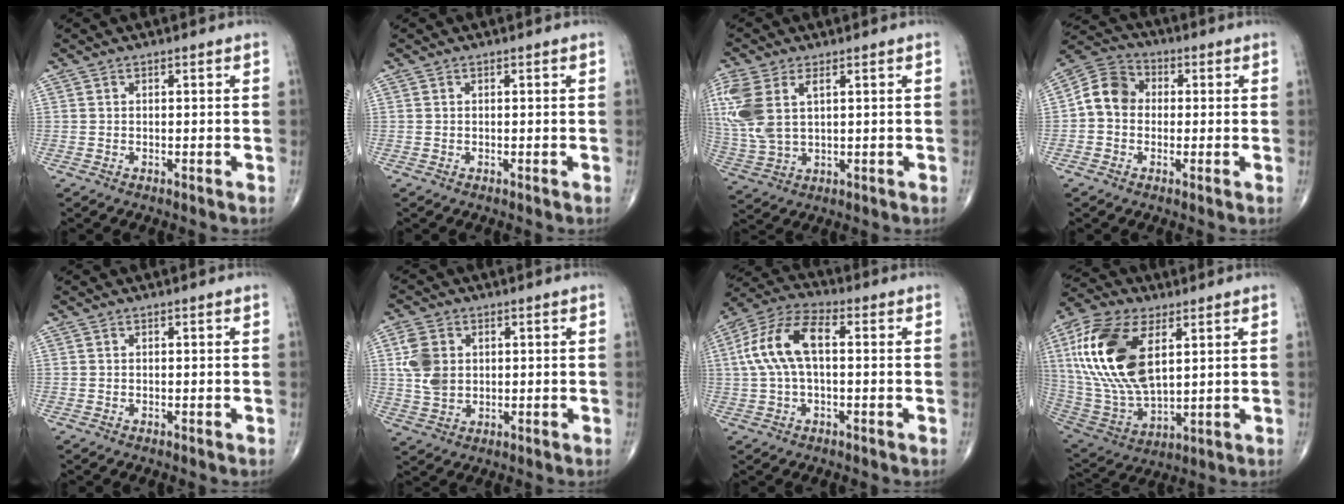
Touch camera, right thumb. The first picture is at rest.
{"total": 0.0}
{"total": 12.2, "force": [3.6, 6.6, 9.6], "torque": [-0.248, 0.004, 0.083]}
{"total": 7.9, "force": [-0.2, 6.6, 4.3], "torque": [-0.061, 0.027, -0.019]}
{"total": 0.0}
{"total": 7.4, "force": [1.4, 5.5, 4.8], "torque": [-0.091, -0.003, 0.031]}
{"total": 11.9, "force": [1.2, 5.8, 10.4], "torque": [-0.222, 0.038, 0.016]}
{"total": 22.3, "force": [6.4, 11.6, 18.0], "torque": [-0.373, -0.020, 0.121]}